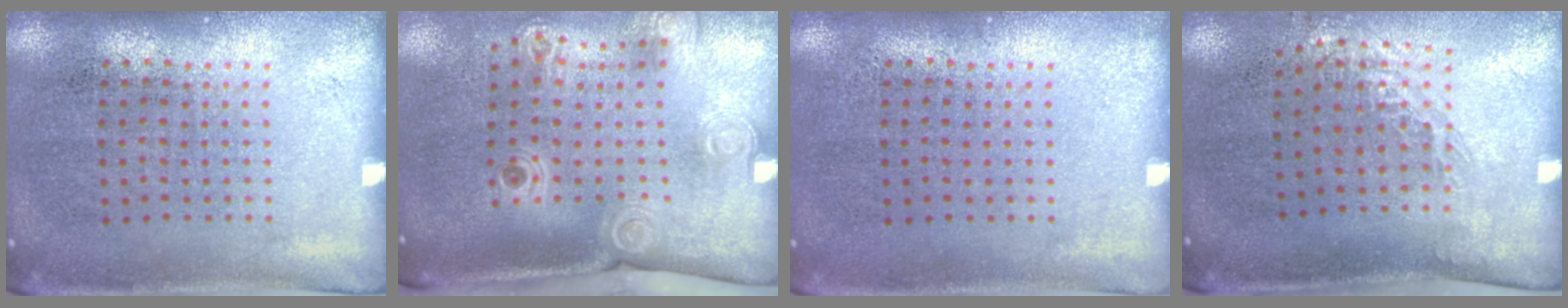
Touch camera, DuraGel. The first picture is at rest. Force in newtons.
{"total": 2.3, "press": 1.7, "slide": 1.6}
{"total": 0.0}
{"total": 1.2, "press": 0.9, "slide": 0.7}